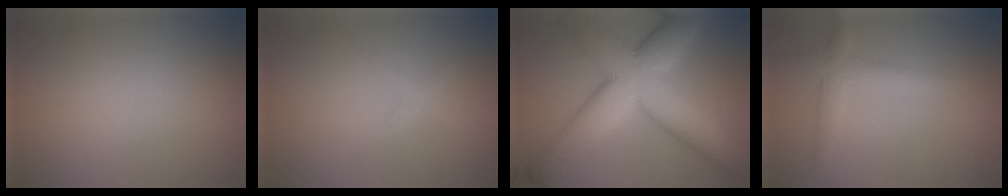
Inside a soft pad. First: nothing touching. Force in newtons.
{"total": 1.0, "press": 1.0, "slide": 0.0}
{"total": 11.7, "press": 11.7, "slide": 0.6}
{"total": 2.7, "press": 2.7, "slide": 0.1}